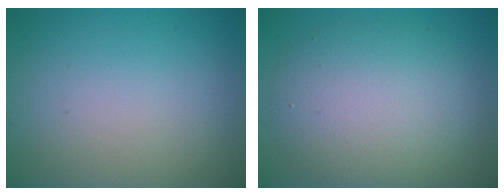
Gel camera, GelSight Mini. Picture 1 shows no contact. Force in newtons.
{"total": 7.0, "press": 7.0, "slide": 0.4}